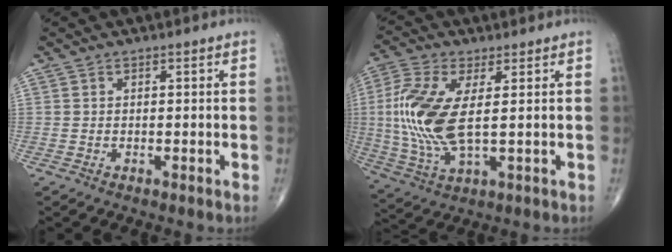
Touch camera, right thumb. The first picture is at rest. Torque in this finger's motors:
{"motor_torque": [-0.65, 1.48, 0.19, 0.06, 0.31]}